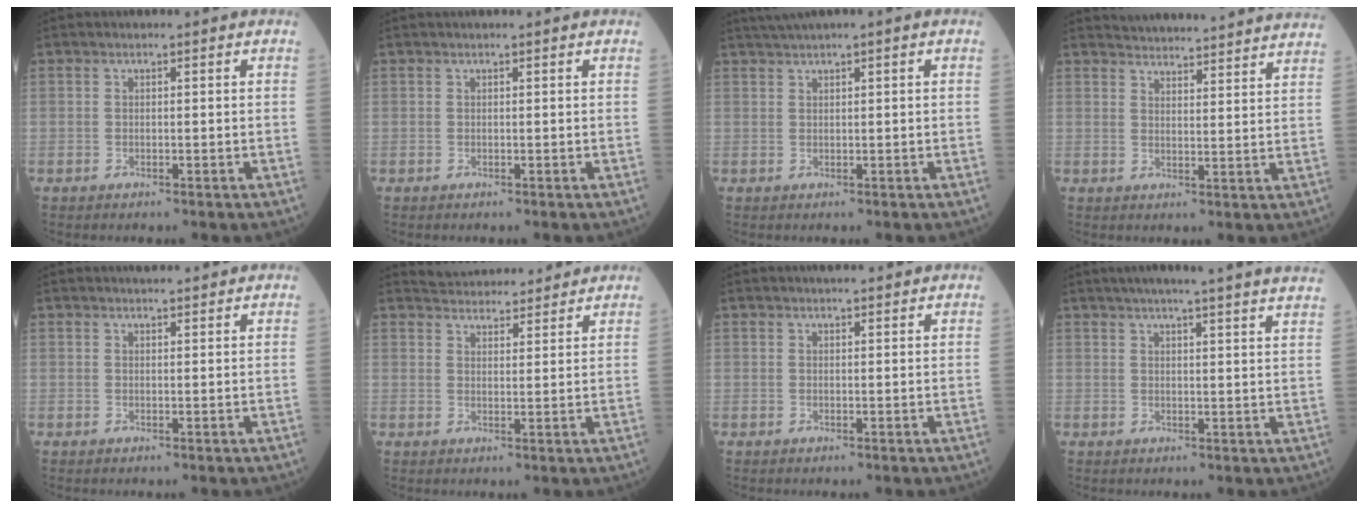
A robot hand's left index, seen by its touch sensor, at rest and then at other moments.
{"total": 0.8, "force": [0.7, -0.1, 0.3], "torque": [-0.008, 0.014, 0.013]}
{"total": 2.6, "force": [1.8, -0.4, 1.8], "torque": [-0.041, 0.016, 0.038]}
{"total": 20.5, "force": [19.9, 1.0, 5.0], "torque": [-0.065, -0.020, 0.240]}
{"total": 3.6, "force": [3.4, 0.4, 1.2], "torque": [-0.018, 0.018, 0.046]}
{"total": 9.1, "force": [8.8, 1.5, 1.6], "torque": [-0.027, 0.021, 0.122]}
{"total": 3.5, "force": [3.2, 0.3, 1.3], "torque": [-0.019, 0.015, 0.041]}
{"total": 20.7, "force": [18.5, -0.6, 9.3], "torque": [-0.141, -0.009, 0.222]}